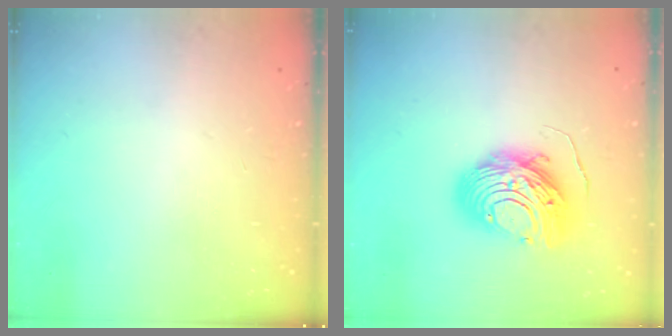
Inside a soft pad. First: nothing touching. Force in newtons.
{"total": 12.2, "press": 12.1, "slide": 1.2}